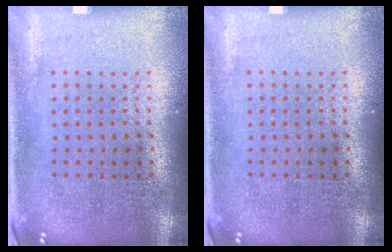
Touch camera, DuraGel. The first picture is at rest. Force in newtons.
{"total": 0.0}